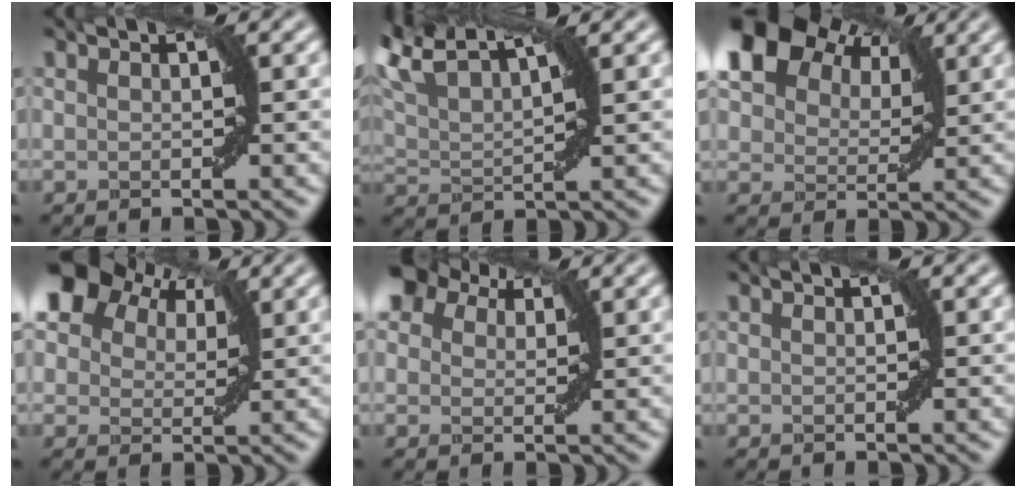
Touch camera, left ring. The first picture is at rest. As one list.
[{"total": 3.7, "force": [2.0, 1.6, 2.6], "torque": [-0.071, 0.009, 0.045]}, {"total": 7.4, "force": [4.3, 5.1, 3.2], "torque": [-0.097, 0.035, 0.069]}, {"total": 4.0, "force": [3.5, 2.0, 0.4], "torque": [-0.026, 0.010, 0.055]}, {"total": 3.1, "force": [2.6, 1.6, 0.1], "torque": [-0.024, 0.012, 0.038]}, {"total": 0.0}]